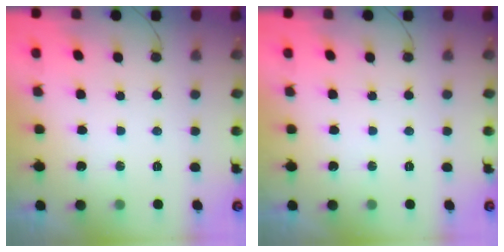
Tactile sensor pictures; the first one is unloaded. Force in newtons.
{"total": 0.0}